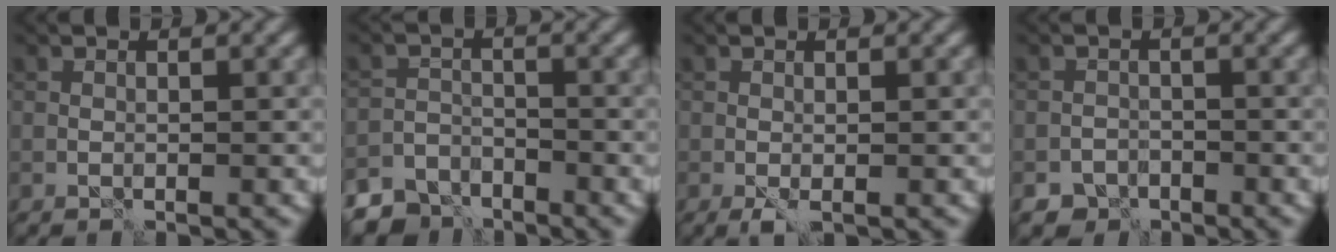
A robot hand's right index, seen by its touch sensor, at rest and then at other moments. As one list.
[{"total": 4.7, "force": [-4.2, 2.2, 0.5], "torque": [0.001, -0.010, -0.070]}, {"total": 1.0, "force": [-0.4, 0.3, 0.9], "torque": [-0.020, -0.003, -0.008]}, {"total": 2.9, "force": [-2.3, 1.7, 0.2], "torque": [0.012, 0.007, -0.035]}]